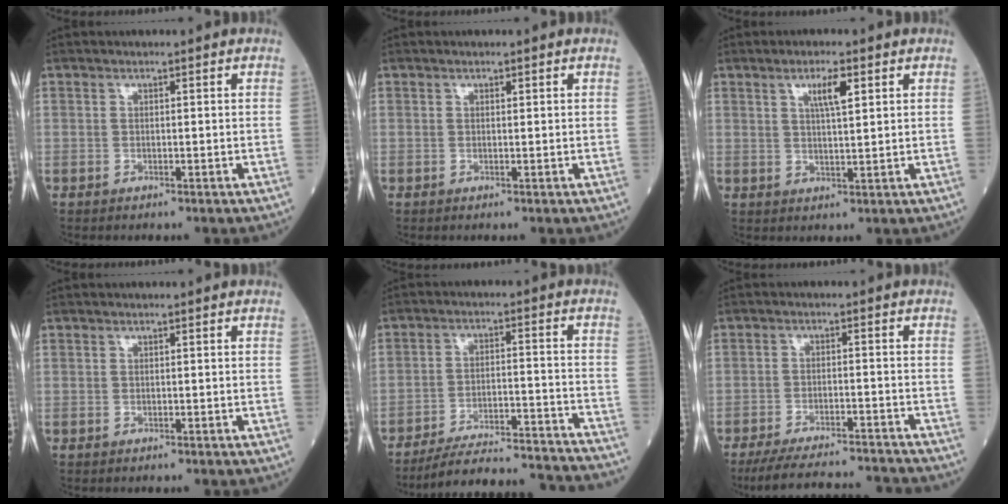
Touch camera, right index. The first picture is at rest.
{"total": 0.0}
{"total": 4.1, "force": [2.0, 0.5, 3.6], "torque": [-0.064, 0.001, 0.034]}
{"total": 0.0}
{"total": 22.0, "force": [-20.9, 1.1, 7.0], "torque": [-0.082, -0.013, -0.285]}
{"total": 14.3, "force": [-13.5, 1.1, 4.6], "torque": [-0.082, -0.004, -0.195]}